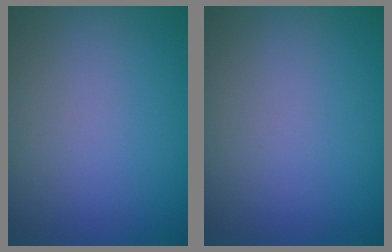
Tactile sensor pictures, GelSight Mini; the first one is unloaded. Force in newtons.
{"total": 0.0}